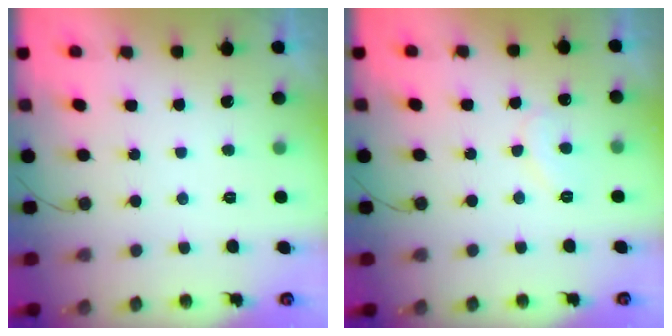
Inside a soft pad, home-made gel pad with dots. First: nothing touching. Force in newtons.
{"total": 8.3, "press": 8.3, "slide": 0.5}